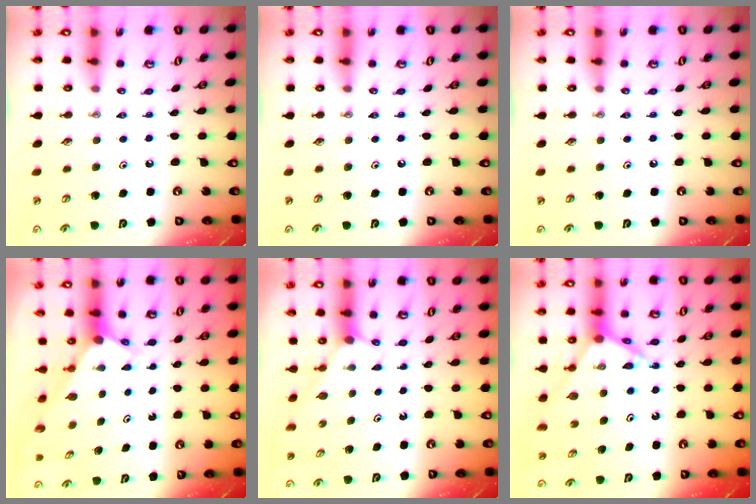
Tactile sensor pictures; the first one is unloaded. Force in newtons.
{"total": 0.0}
{"total": 0.0}
{"total": 2.9, "press": 2.9, "slide": 0.3}
{"total": 1.7, "press": 1.7, "slide": 0.2}
{"total": 9.5, "press": 9.4, "slide": 0.7}